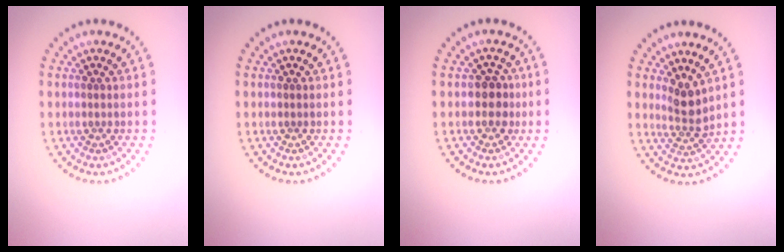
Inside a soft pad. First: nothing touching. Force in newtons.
{"total": 0.0}
{"total": 1.9, "press": 1.8, "slide": 0.7}
{"total": 2.4, "press": 1.8, "slide": 1.5}